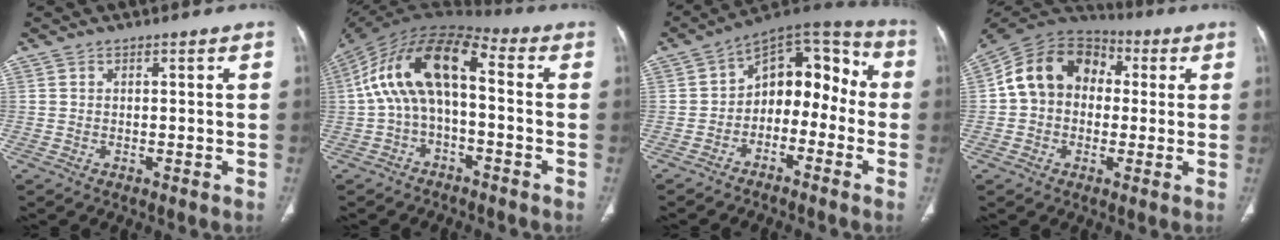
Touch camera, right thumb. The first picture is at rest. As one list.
[{"total": 14.6, "force": [-0.2, 7.1, 12.7], "torque": [-0.238, 0.054, -0.014]}, {"total": 13.1, "force": [-2.7, 9.0, 9.2], "torque": [-0.079, 0.070, -0.059]}, {"total": 14.2, "force": [1.5, 11.3, 8.5], "torque": [-0.123, 0.040, 0.013]}]